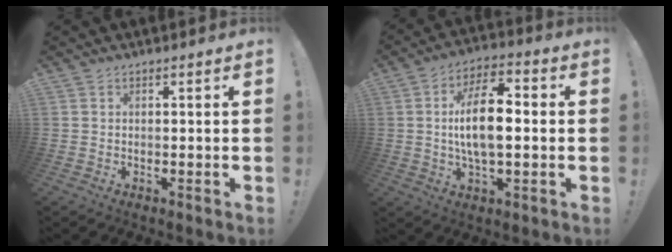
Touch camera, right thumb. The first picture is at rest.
{"total": 13.9, "force": [0.2, 6.4, 12.3], "torque": [-0.213, 0.010, -0.002]}